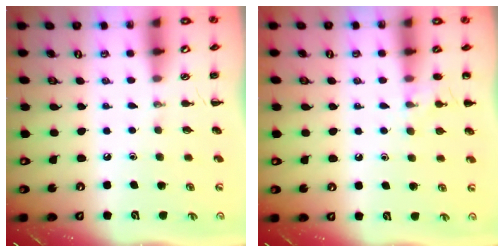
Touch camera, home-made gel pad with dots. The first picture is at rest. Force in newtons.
{"total": 8.0, "press": 7.7, "slide": 2.1}